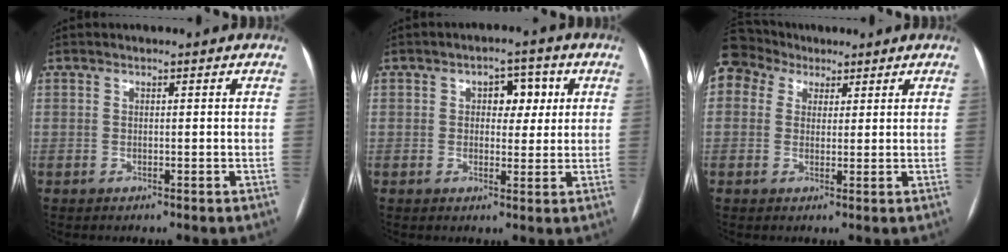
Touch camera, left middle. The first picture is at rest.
{"total": 4.6, "force": [1.4, 2.7, 3.5], "torque": [-0.042, 0.015, 0.020]}
{"total": 5.0, "force": [3.6, 3.5, 0.1], "torque": [-0.003, 0.033, 0.070]}